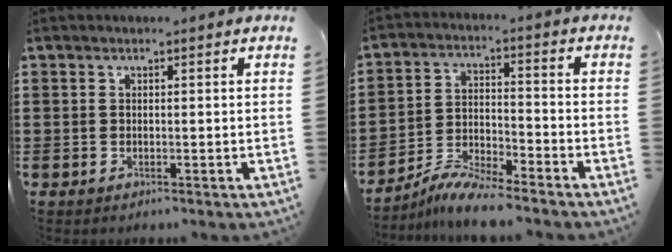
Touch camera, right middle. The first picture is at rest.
{"total": 6.6, "force": [-6.1, 0.3, 2.3], "torque": [-0.049, -0.001, -0.120]}